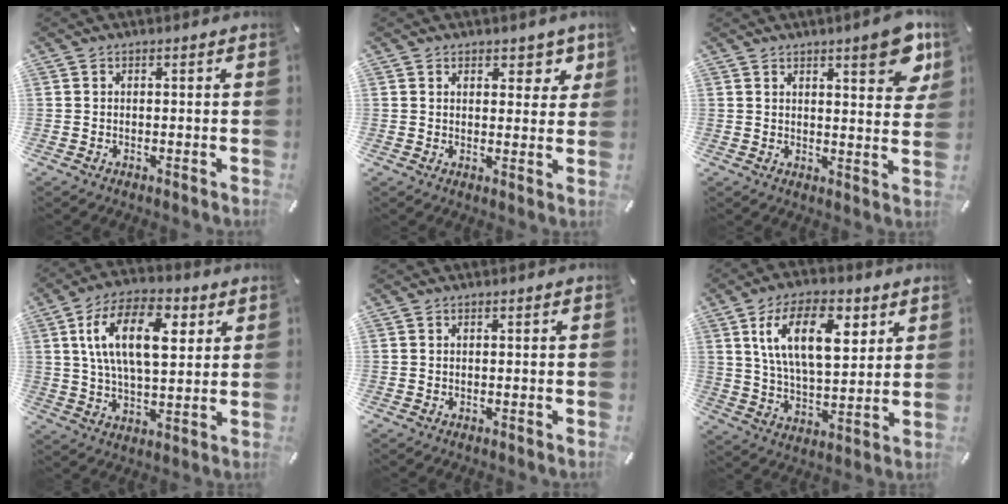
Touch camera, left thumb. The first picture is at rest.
{"total": 4.6, "force": [2.8, 3.0, 2.2], "torque": [-0.003, -0.017, 0.040]}
{"total": 9.9, "force": [5.9, 3.4, 7.2], "torque": [-0.075, -0.038, 0.092]}
{"total": 16.6, "force": [5.5, 8.7, 13.0], "torque": [-0.250, 0.002, 0.087]}
{"total": 0.0}
{"total": 16.6, "force": [7.4, 8.4, 12.3], "torque": [-0.226, -0.009, 0.124]}